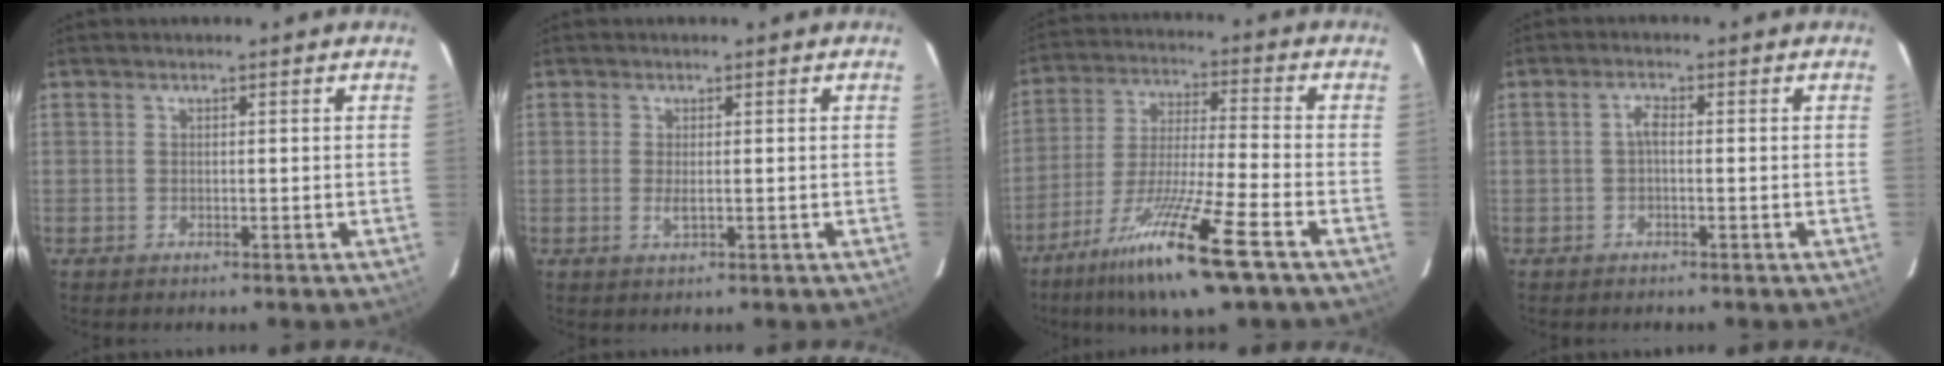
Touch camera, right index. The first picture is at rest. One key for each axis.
{"total": 1.6, "fx": -0.1, "fy": 0.6, "fz": 1.5, "tx": -0.028, "ty": -0.001, "tz": -0.001}
{"total": 16.7, "fx": -10.6, "fy": 0.9, "fz": 13.0, "tx": -0.264, "ty": -0.036, "tz": -0.189}
{"total": 1.7, "fx": -0.3, "fy": 0.6, "fz": 1.5, "tx": -0.031, "ty": 0.008, "tz": -0.007}